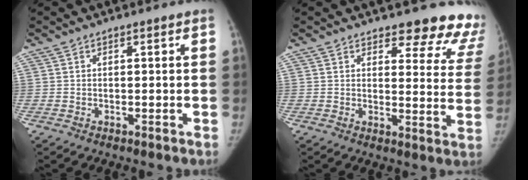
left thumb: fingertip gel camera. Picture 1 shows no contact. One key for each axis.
{"total": 14.4, "fx": 13.0, "fy": 4.8, "fz": 3.9, "tx": 0.014, "ty": -0.108, "tz": 0.123}